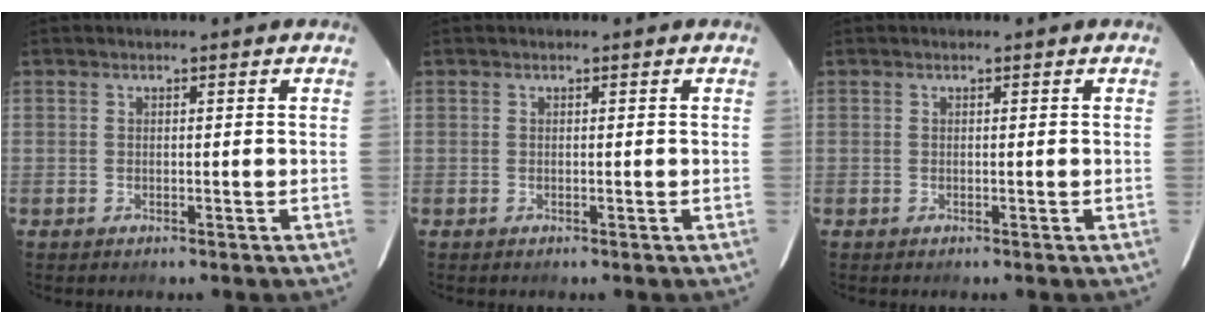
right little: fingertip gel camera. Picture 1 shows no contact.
{"total": 0.0}
{"total": 0.0}